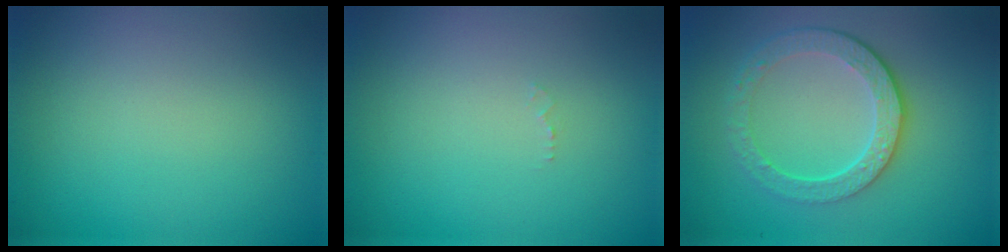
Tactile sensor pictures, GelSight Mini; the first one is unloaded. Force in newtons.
{"total": 0.5, "press": 0.5, "slide": 0.1}
{"total": 4.8, "press": 3.4, "slide": 3.4}